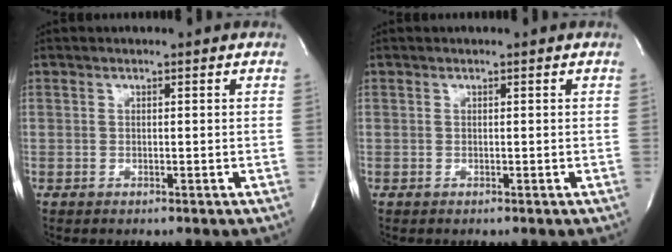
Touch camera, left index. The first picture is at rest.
{"total": 0.0}